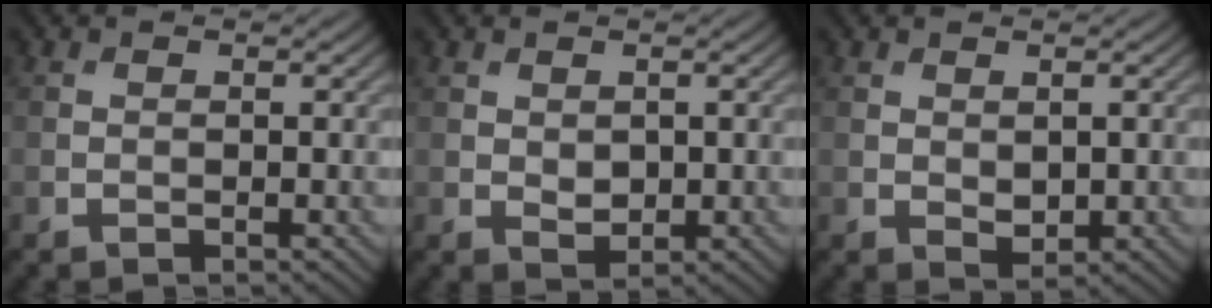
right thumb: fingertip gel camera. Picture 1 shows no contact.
{"total": 1.7, "force": [0.4, 1.3, 1.1], "torque": [-0.023, -0.004, 0.012]}
{"total": 1.6, "force": [0.3, 1.0, 1.2], "torque": [-0.023, -0.007, 0.012]}